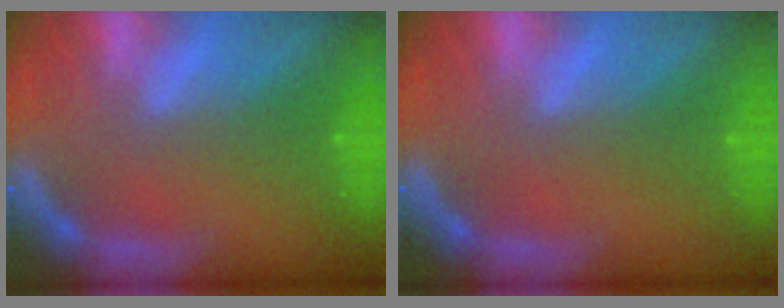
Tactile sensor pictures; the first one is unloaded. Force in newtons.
{"total": 0.0}